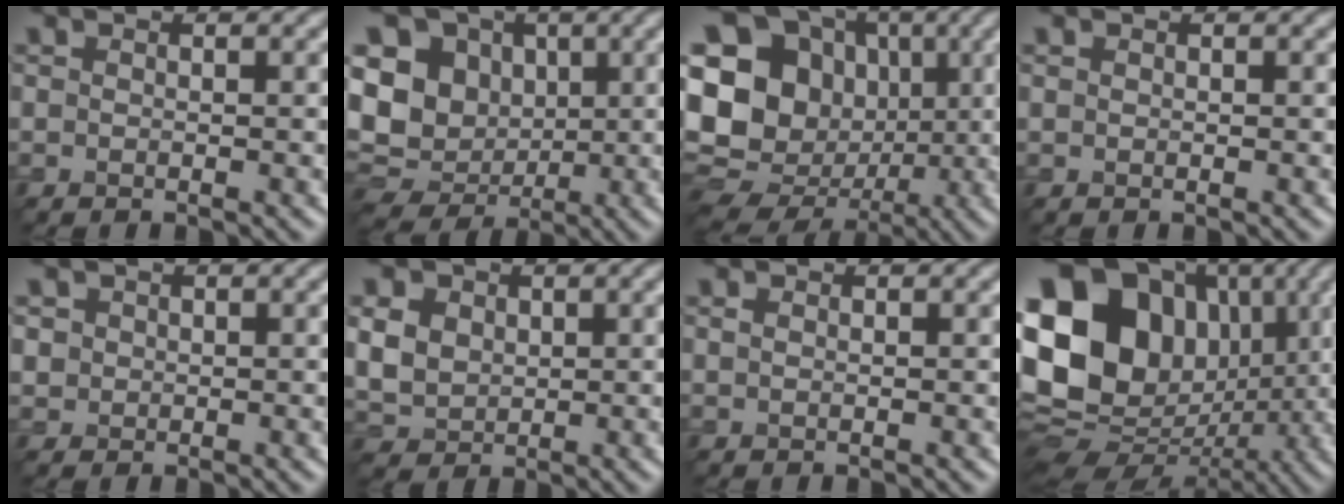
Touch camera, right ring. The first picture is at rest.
{"total": 12.8, "force": [1.2, 10.7, 6.9], "torque": [-0.135, 0.008, -0.003]}
{"total": 22.2, "force": [-0.6, 20.0, 9.8], "torque": [-0.219, 0.017, -0.045]}
{"total": 0.0}
{"total": 1.6, "force": [0.4, 1.5, 0.4], "torque": [-0.014, -0.004, 0.015]}
{"total": 7.1, "force": [1.8, 5.7, 3.8], "torque": [-0.103, 0.022, 0.026]}
{"total": 0.6, "force": [0.1, 0.5, 0.4], "torque": [-0.011, -0.003, -0.001]}
{"total": 18.1, "force": [2.6, 14.5, 10.5], "torque": [-0.217, 0.026, 0.026]}